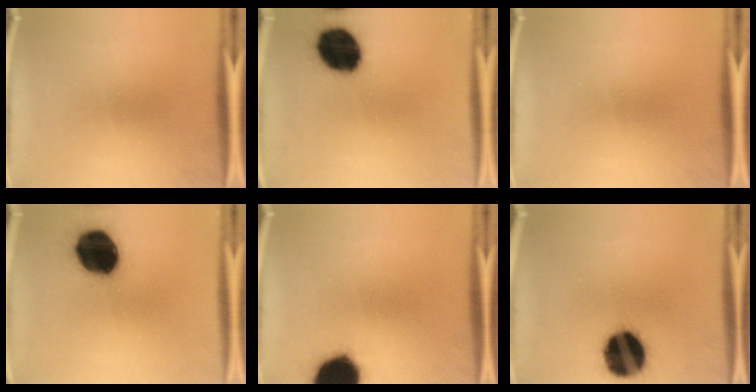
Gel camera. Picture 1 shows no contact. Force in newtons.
{"total": 17.1}
{"total": 0.0}
{"total": 19.6}
{"total": 17.8}
{"total": 18.5}